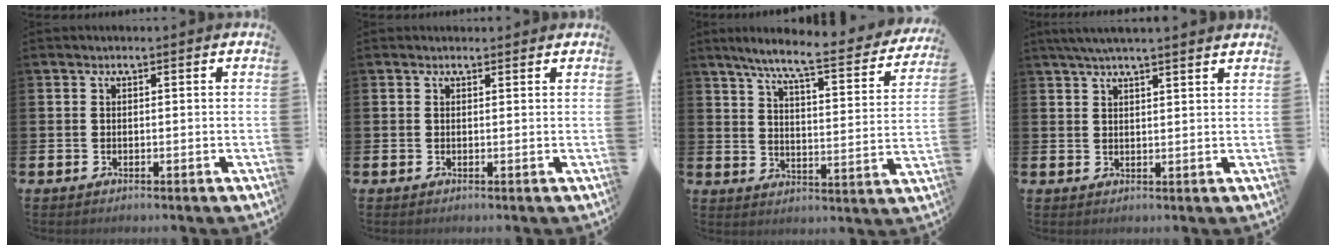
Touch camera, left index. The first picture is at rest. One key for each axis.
{"total": 0.7, "fx": 0.6, "fy": 0.4, "fz": 0.1, "tx": 0.006, "ty": 0.002, "tz": 0.009}
{"total": 7.6, "fx": 6.5, "fy": 0.6, "fz": 3.9, "tx": -0.097, "ty": -0.048, "tz": 0.104}
{"total": 3.9, "fx": 3.5, "fy": 0.0, "fz": 1.7, "tx": -0.040, "ty": -0.005, "tz": 0.065}